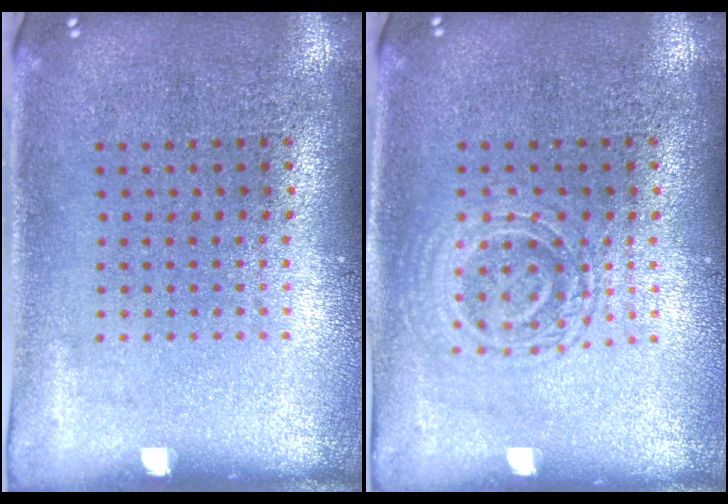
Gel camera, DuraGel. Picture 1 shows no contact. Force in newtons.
{"total": 1.4, "press": 1.3, "slide": 0.3}